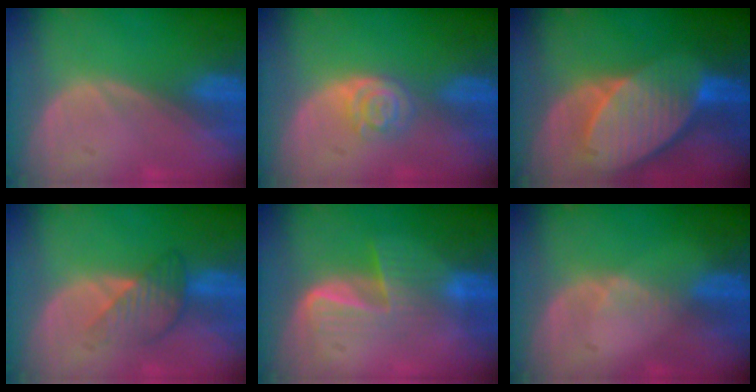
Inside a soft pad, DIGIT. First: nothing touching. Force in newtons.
{"total": 4.1, "press": 3.6, "slide": 1.9}
{"total": 10.5, "press": 9.1, "slide": 5.1}
{"total": 4.6, "press": 4.6, "slide": 0.1}
{"total": 6.8, "press": 5.7, "slide": 3.8}
{"total": 1.1, "press": 1.1, "slide": 0.2}